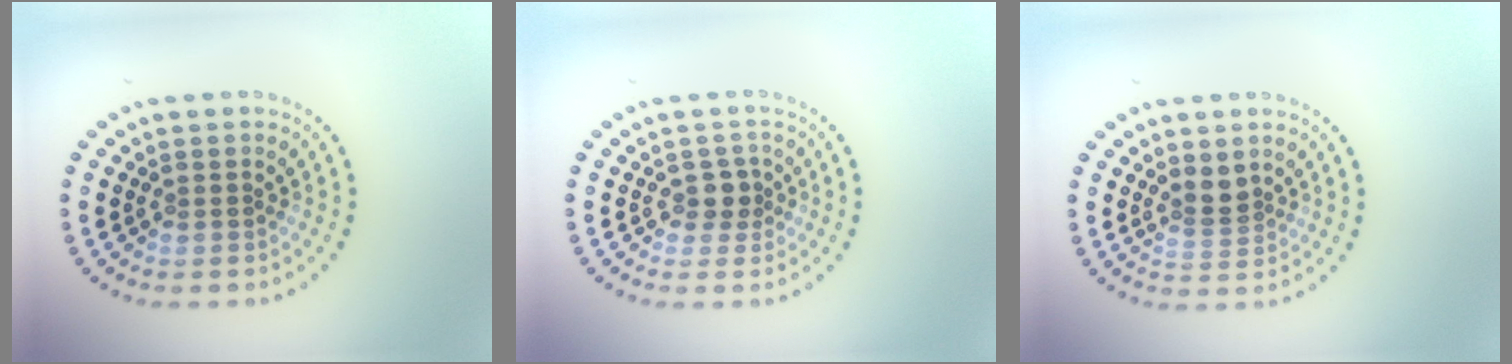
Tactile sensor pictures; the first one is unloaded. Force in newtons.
{"total": 1.7, "press": 1.5, "slide": 0.9}
{"total": 1.9, "press": 1.5, "slide": 1.1}